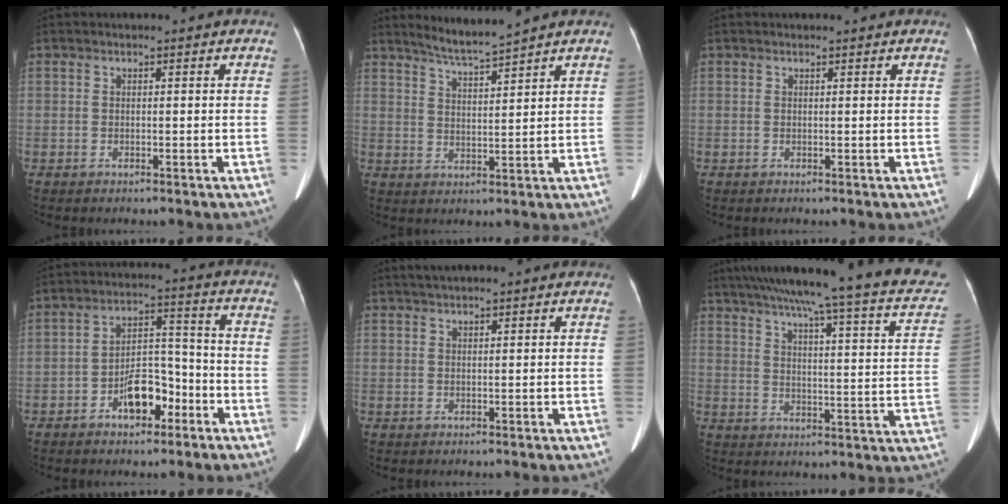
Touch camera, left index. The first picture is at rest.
{"total": 5.0, "force": [4.6, -1.3, 1.4], "torque": [-0.034, -0.010, 0.089]}
{"total": 1.0, "force": [0.9, 0.1, 0.4], "torque": [-0.006, 0.011, 0.015]}
{"total": 7.7, "force": [-4.0, 3.8, 5.3], "torque": [-0.095, 0.025, -0.066]}
{"total": 2.6, "force": [2.1, 0.1, 1.5], "torque": [-0.024, 0.023, 0.038]}
{"total": 28.6, "force": [23.7, 2.5, 15.9], "torque": [-0.221, -0.024, 0.289]}